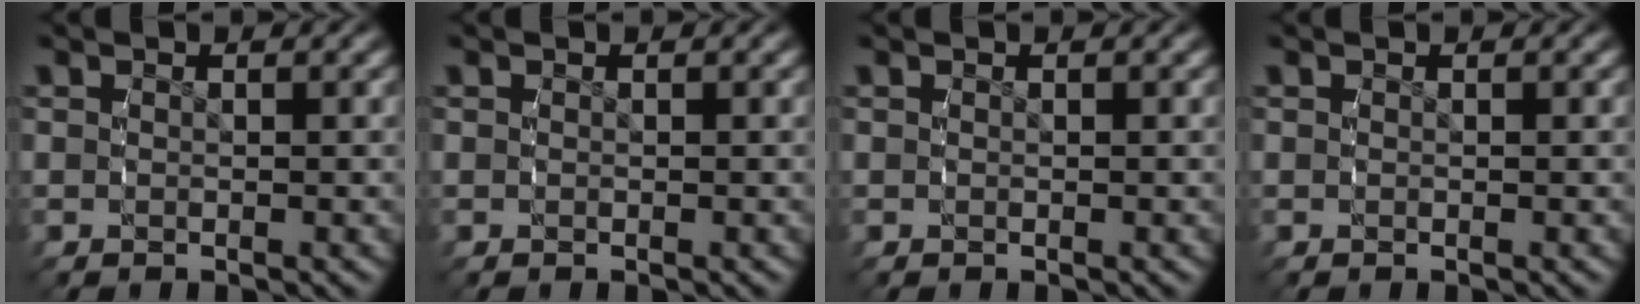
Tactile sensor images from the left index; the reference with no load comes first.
{"total": 0.0}
{"total": 0.0}
{"total": 0.0}